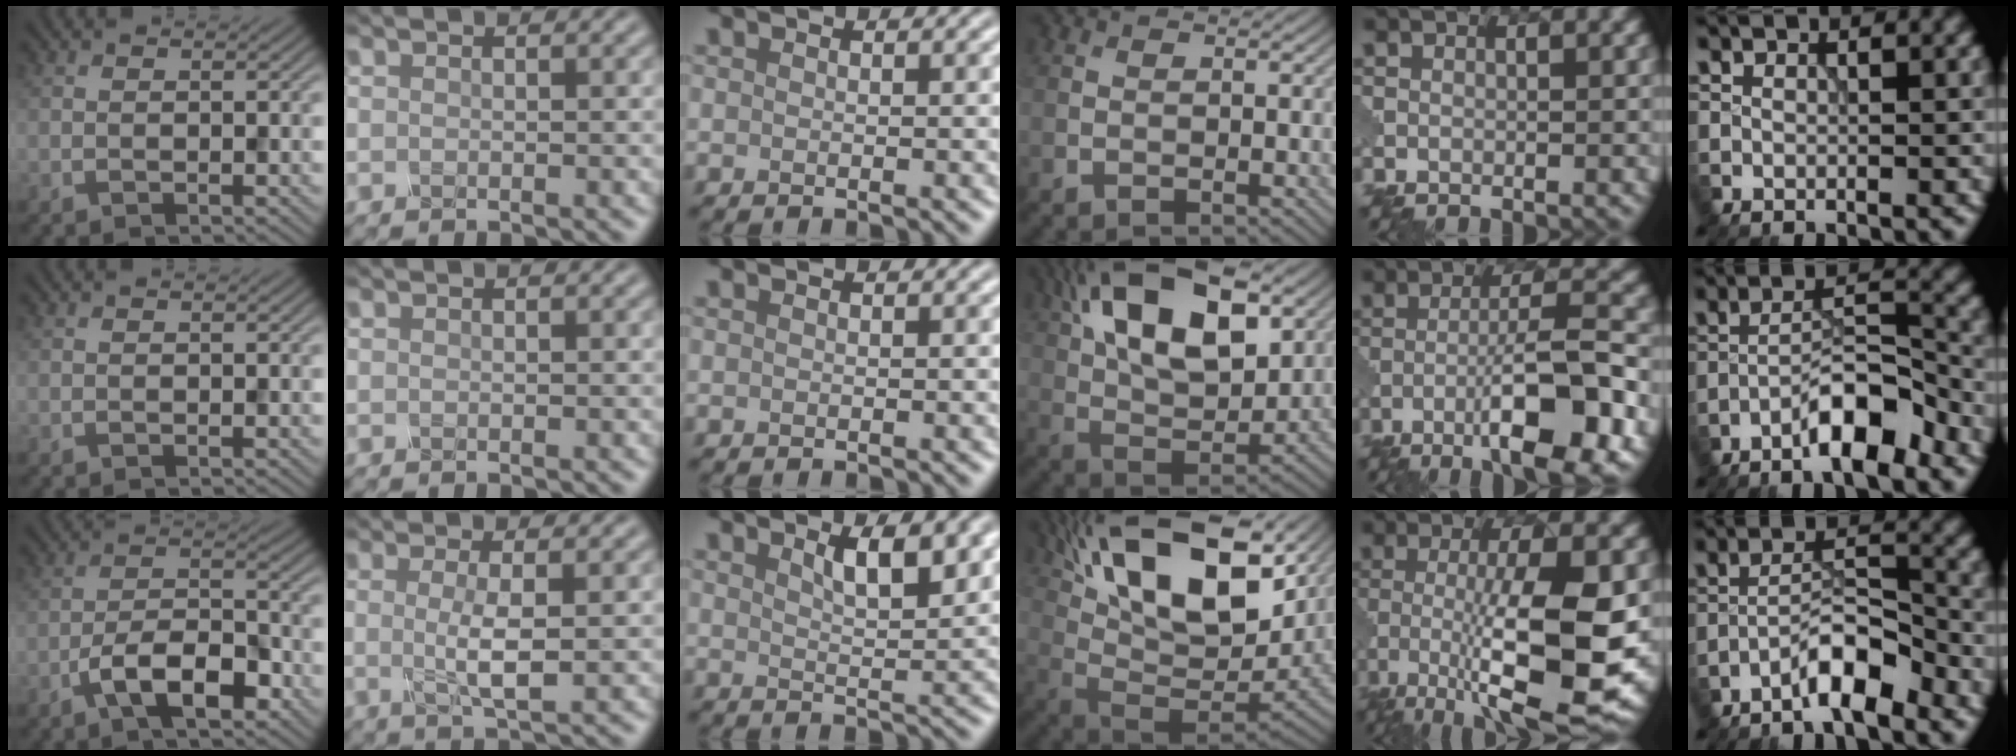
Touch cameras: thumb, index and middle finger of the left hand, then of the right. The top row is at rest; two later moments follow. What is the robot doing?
{"motion": "disassemble", "object": "glue stick"}